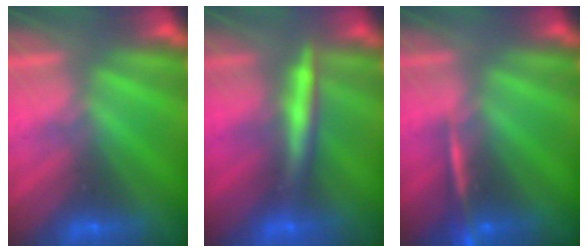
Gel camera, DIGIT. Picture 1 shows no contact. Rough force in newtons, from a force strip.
{"total": 2.9}
{"total": 2.3}